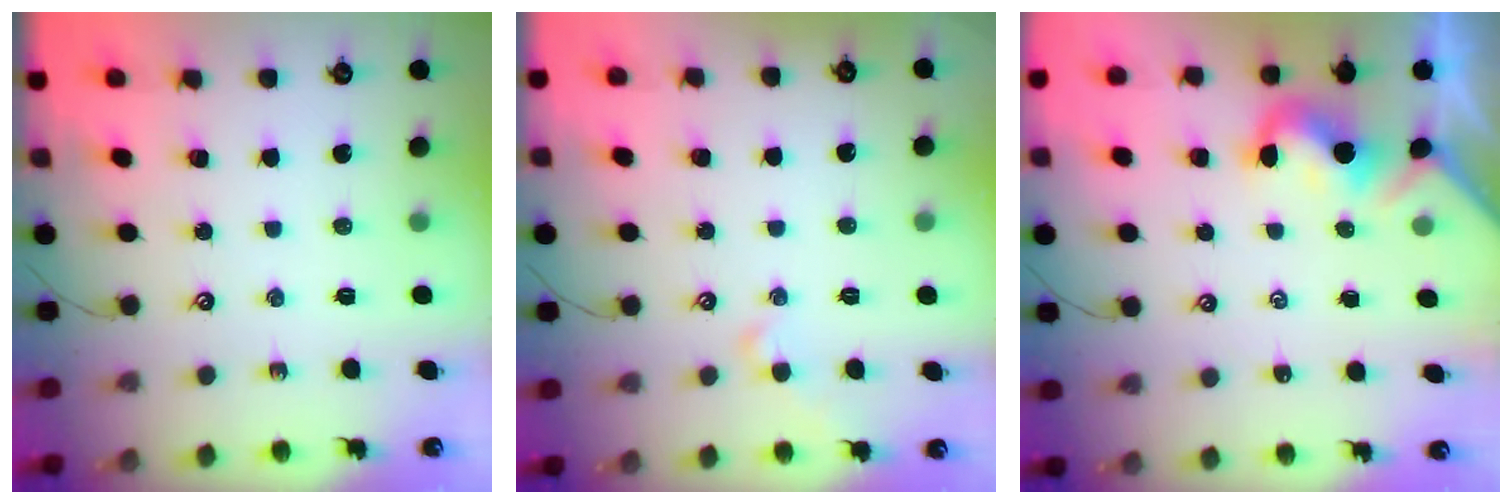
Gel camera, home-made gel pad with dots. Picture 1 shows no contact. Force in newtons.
{"total": 2.0, "press": 2.0, "slide": 0.4}
{"total": 1.5, "press": 1.4, "slide": 0.3}